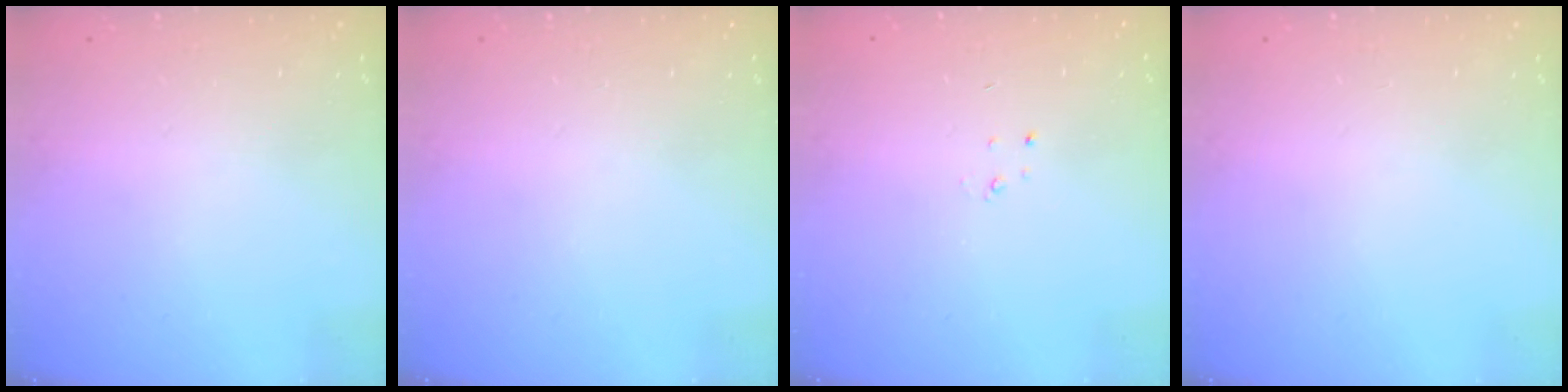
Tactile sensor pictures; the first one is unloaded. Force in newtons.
{"total": 0.0}
{"total": 2.3, "press": 2.3, "slide": 0.3}
{"total": 0.0}